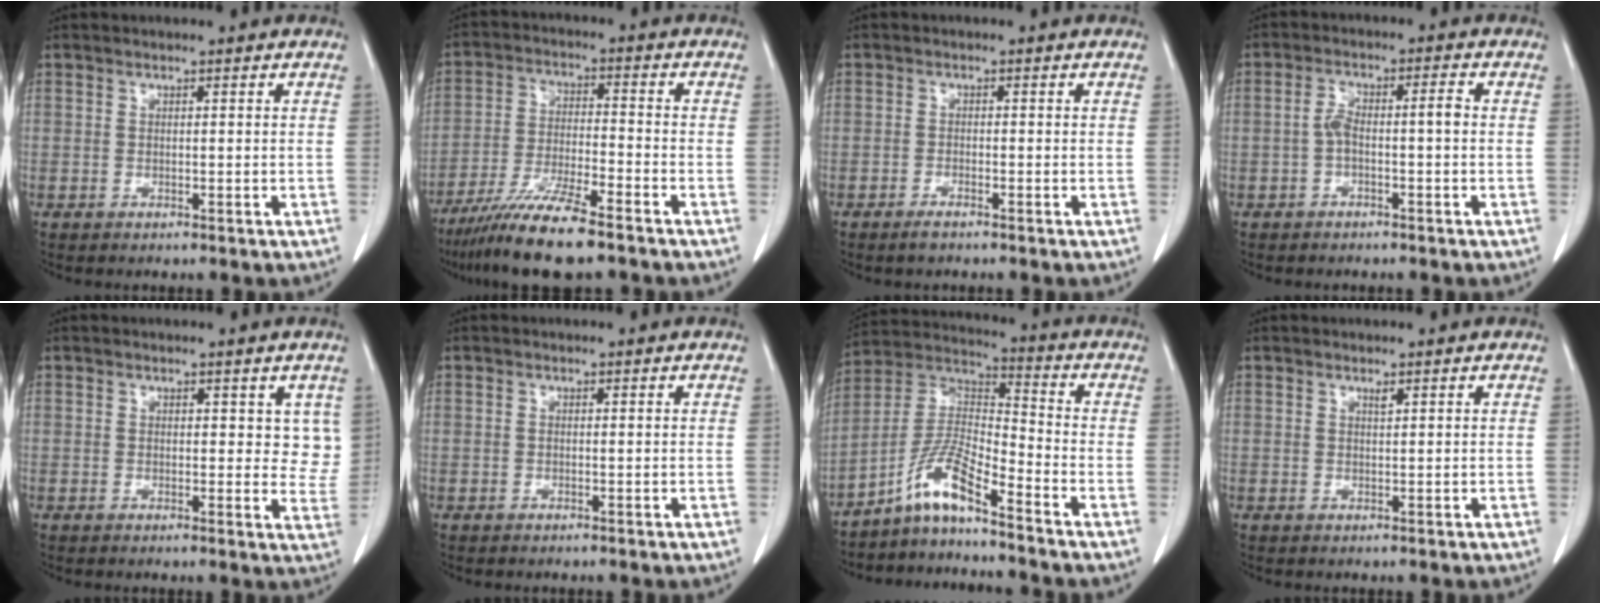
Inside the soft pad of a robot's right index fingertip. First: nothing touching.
{"total": 10.9, "force": [-8.4, 0.4, 6.9], "torque": [-0.129, -0.031, -0.152]}
{"total": 1.5, "force": [-1.2, 0.3, 0.8], "torque": [-0.020, -0.002, -0.019]}
{"total": 4.1, "force": [-0.6, 1.0, 3.9], "torque": [-0.076, 0.024, -0.006]}
{"total": 4.3, "force": [2.1, 2.5, 2.8], "torque": [-0.007, -0.009, 0.018]}
{"total": 0.0}
{"total": 8.5, "force": [-6.3, 0.5, 5.6], "torque": [-0.125, 0.010, -0.125]}
{"total": 0.6, "force": [0.4, 0.0, 0.4], "torque": [-0.010, -0.004, 0.008]}